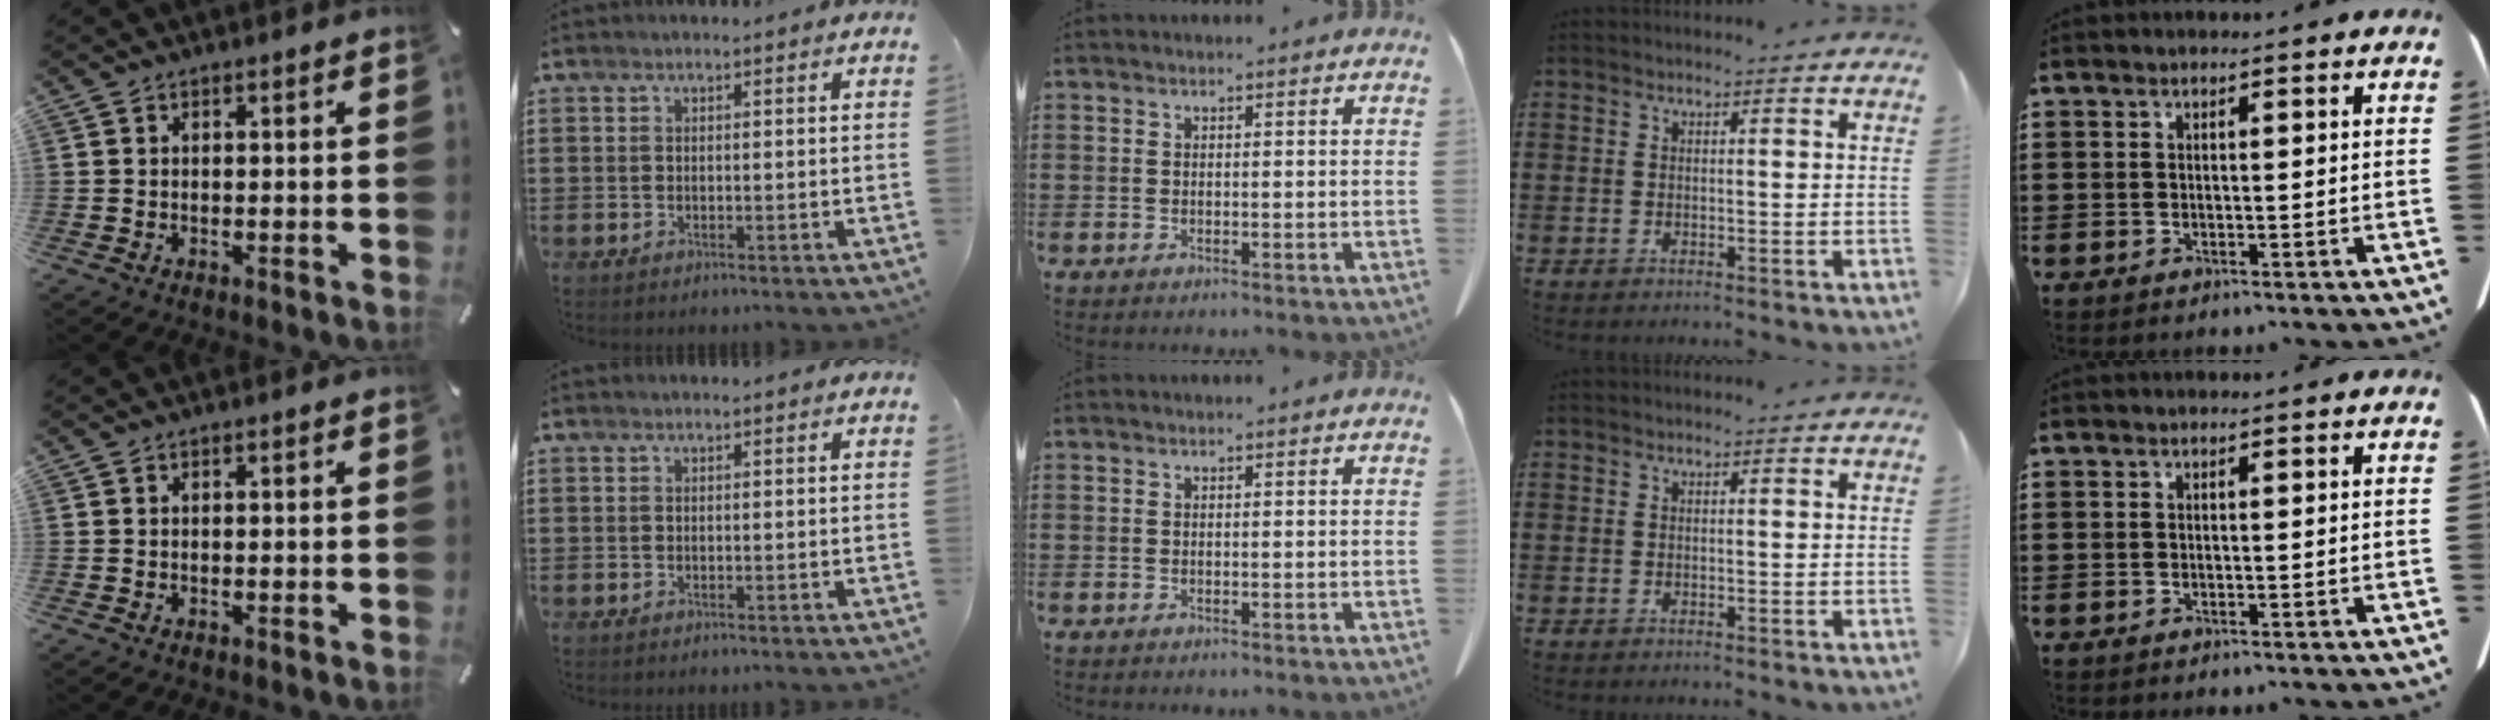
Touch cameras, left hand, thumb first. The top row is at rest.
{}